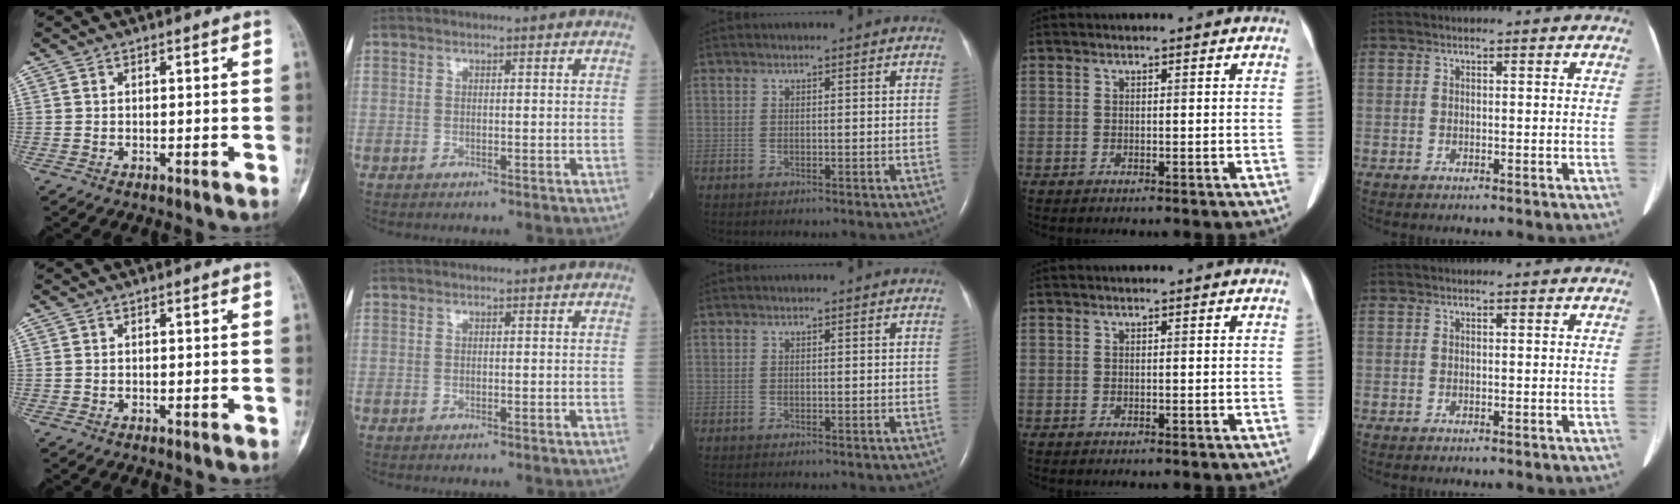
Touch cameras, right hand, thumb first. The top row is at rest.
{}